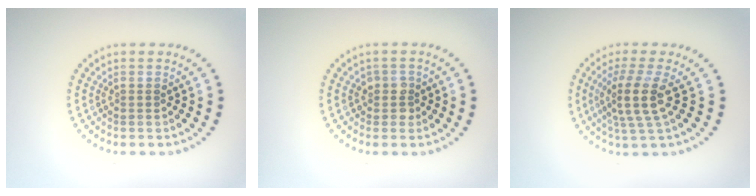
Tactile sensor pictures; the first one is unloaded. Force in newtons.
{"total": 1.5, "press": 1.4, "slide": 0.6}
{"total": 3.7, "press": 3.0, "slide": 2.2}